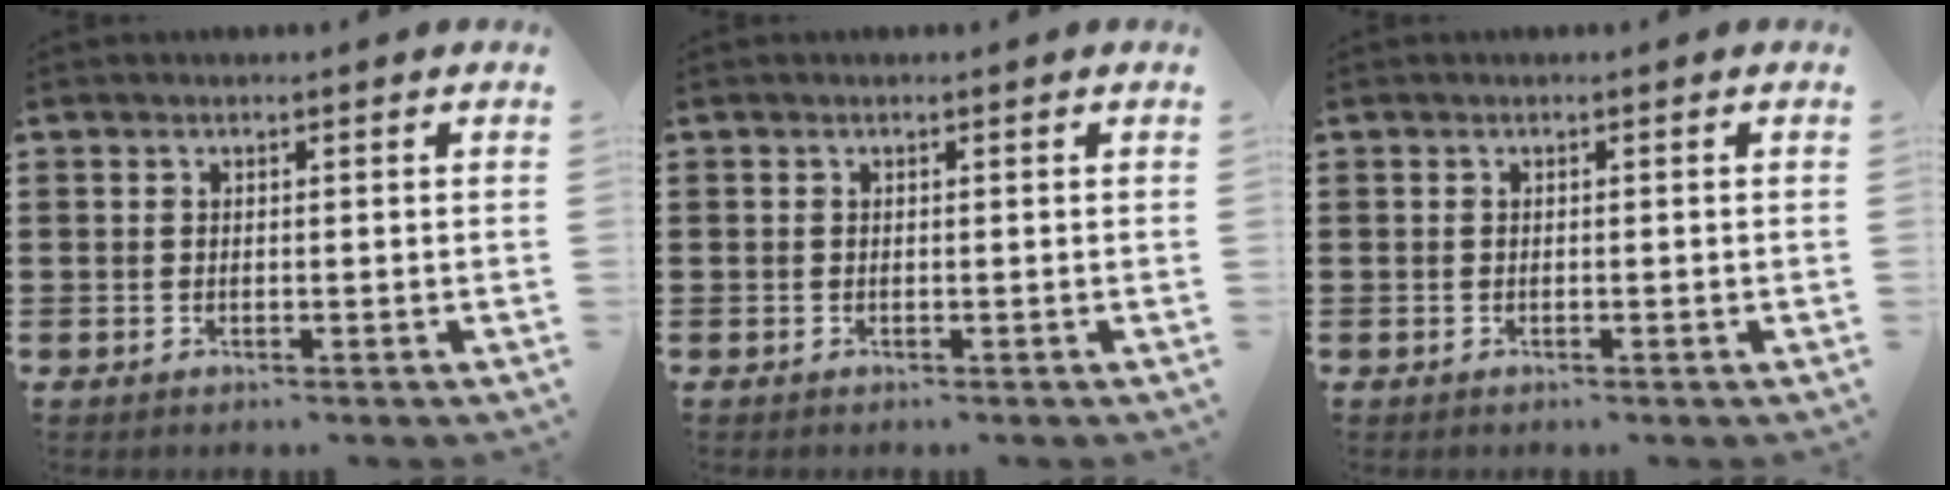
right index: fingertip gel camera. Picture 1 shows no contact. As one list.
[{"total": 0.0}, {"total": 0.0}]